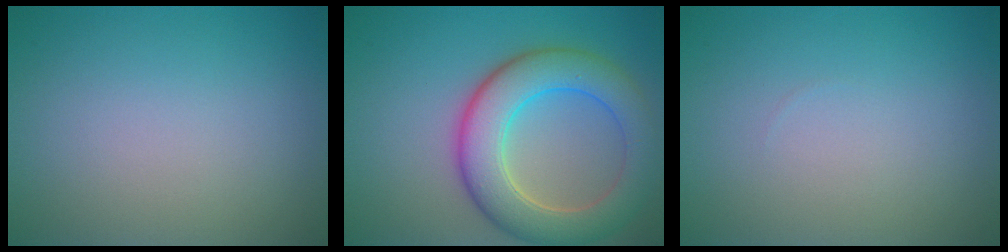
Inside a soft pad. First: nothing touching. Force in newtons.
{"total": 7.6, "press": 7.6, "slide": 0.6}
{"total": 0.0}